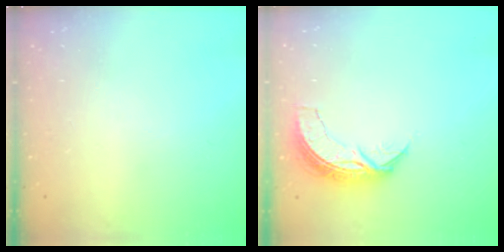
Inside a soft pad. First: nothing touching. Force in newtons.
{"total": 7.4, "press": 7.3, "slide": 0.5}